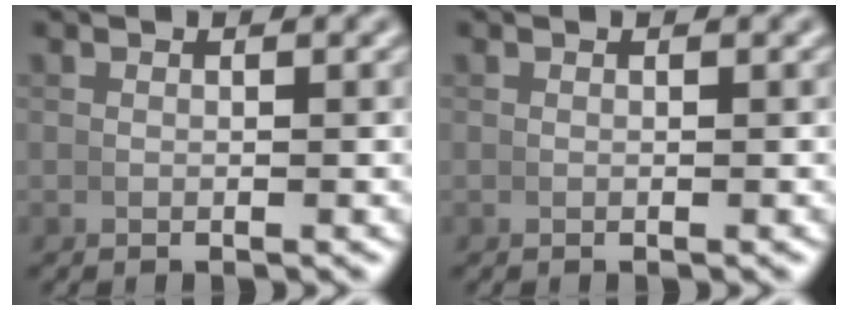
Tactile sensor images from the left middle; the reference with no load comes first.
{"total": 0.0}